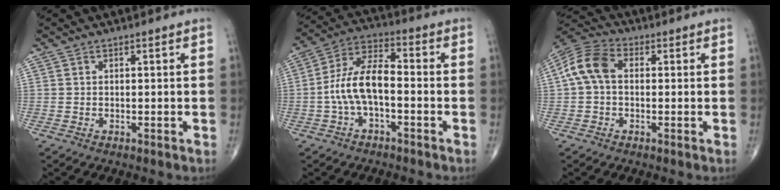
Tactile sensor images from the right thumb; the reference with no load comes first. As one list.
[{"total": 10.3, "force": [-2.0, 4.7, 8.9], "torque": [-0.176, 0.043, -0.045]}, {"total": 8.3, "force": [0.6, 5.7, 6.1], "torque": [-0.124, 0.027, 0.000]}]